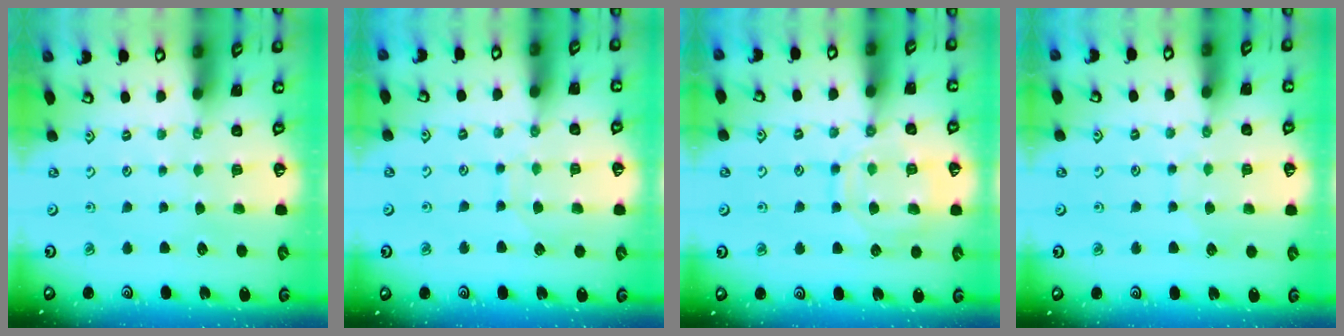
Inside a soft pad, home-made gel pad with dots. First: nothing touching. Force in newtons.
{"total": 6.4, "press": 6.4, "slide": 0.1}
{"total": 12.8, "press": 12.7, "slide": 1.2}
{"total": 5.0, "press": 4.9, "slide": 0.4}